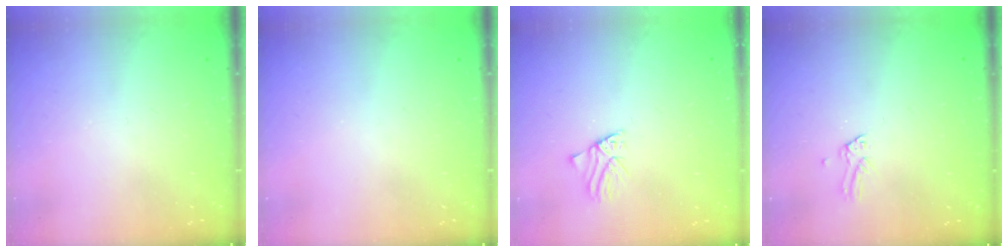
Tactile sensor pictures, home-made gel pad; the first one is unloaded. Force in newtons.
{"total": 0.0}
{"total": 1.1, "press": 1.1, "slide": 0.1}
{"total": 0.0}